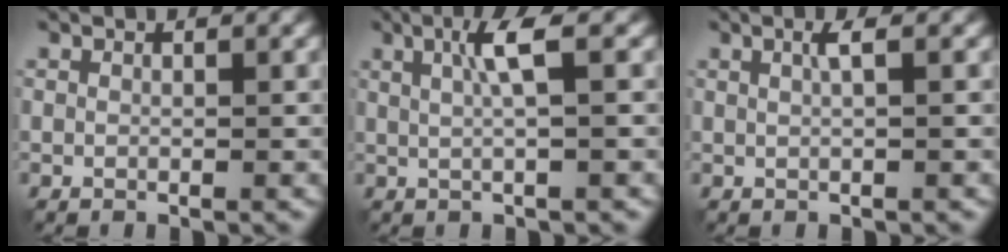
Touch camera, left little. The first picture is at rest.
{"total": 3.0, "force": [0.3, 0.3, 3.0], "torque": [-0.059, 0.003, 0.009]}
{"total": 1.3, "force": [0.1, 0.2, 1.3], "torque": [-0.025, 0.001, 0.002]}